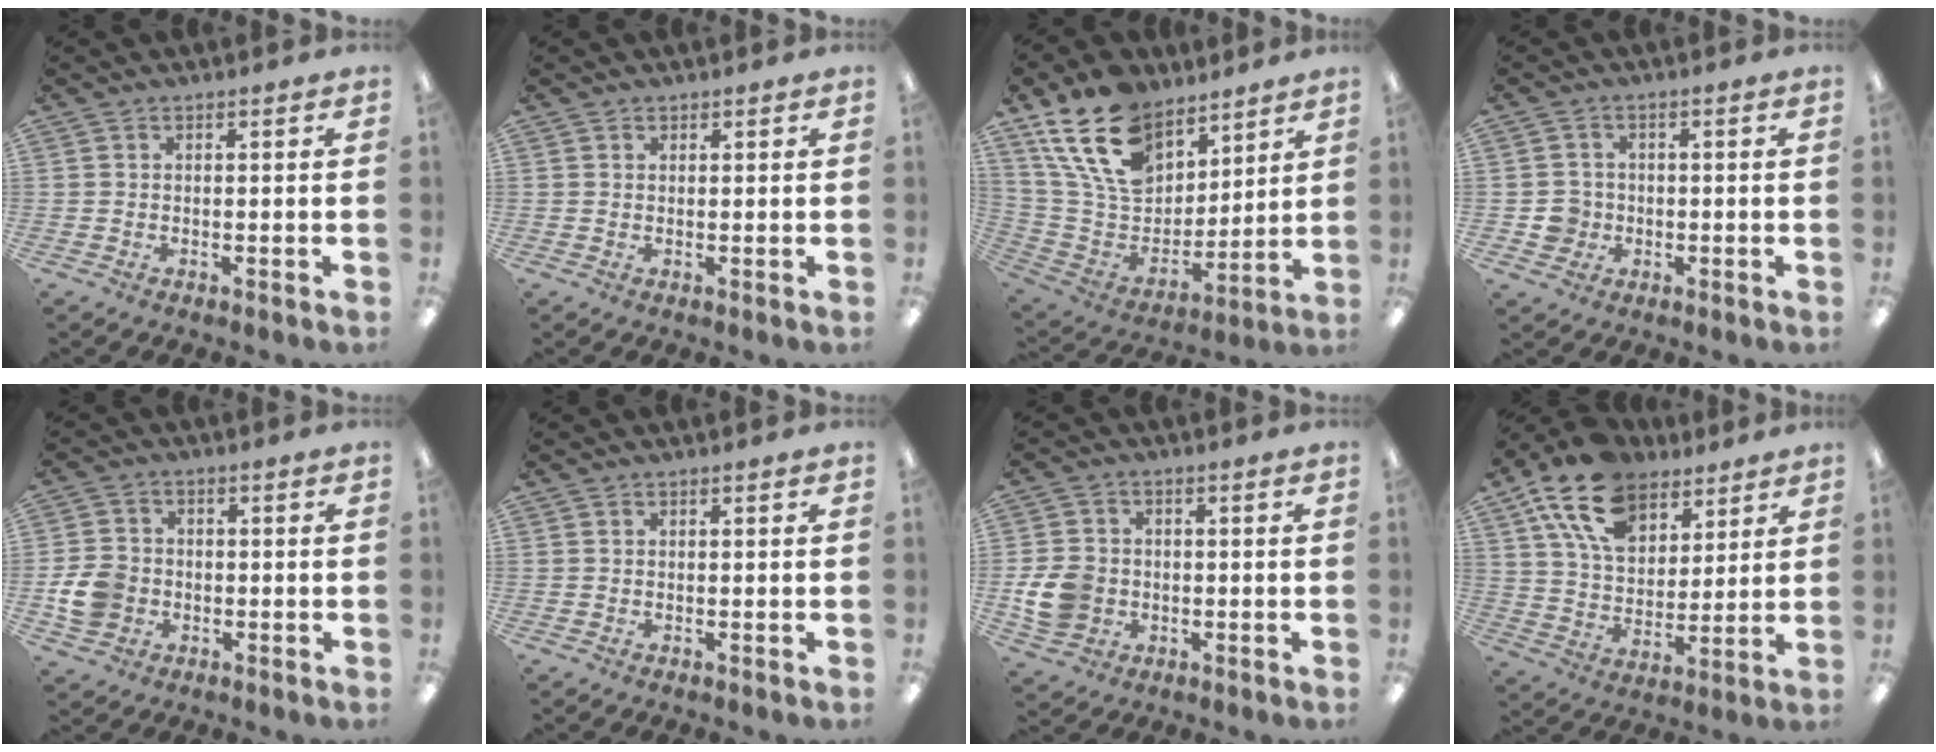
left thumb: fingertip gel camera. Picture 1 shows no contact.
{"total": 0.8, "force": [0.6, 0.5, 0.0], "torque": [-0.001, 0.002, 0.011]}
{"total": 20.3, "force": [12.6, 12.3, 10.0], "torque": [-0.198, -0.052, 0.240]}
{"total": 4.3, "force": [-0.8, 4.2, 0.8], "torque": [-0.009, 0.007, -0.014]}
{"total": 7.6, "force": [-1.7, 6.5, 3.6], "torque": [-0.080, 0.013, -0.030]}
{"total": 0.0}
{"total": 8.7, "force": [-1.5, 7.4, 4.4], "torque": [-0.101, 0.015, -0.025]}
{"total": 17.7, "force": [11.2, 10.6, 8.7], "torque": [-0.167, -0.045, 0.208]}